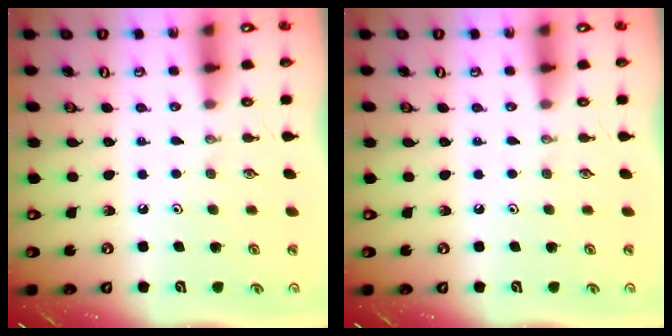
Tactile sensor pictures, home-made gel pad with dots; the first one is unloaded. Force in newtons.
{"total": 0.0}